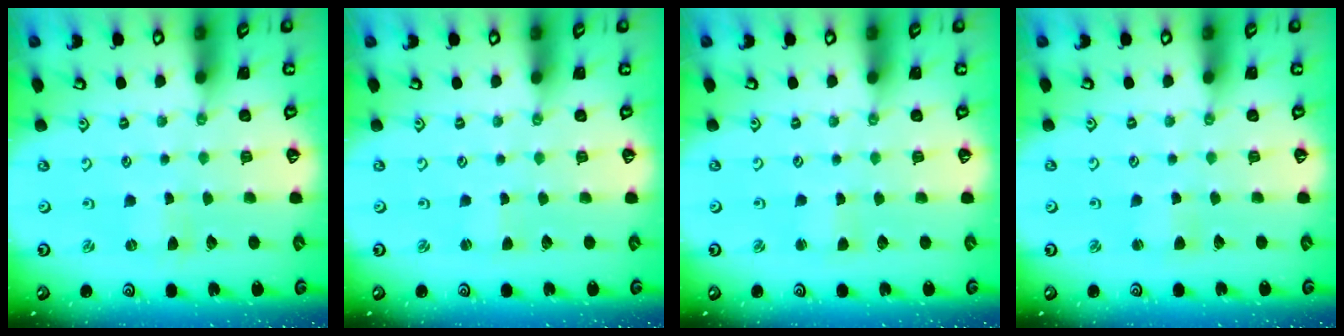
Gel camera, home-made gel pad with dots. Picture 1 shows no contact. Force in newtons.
{"total": 0.0}
{"total": 1.7, "press": 1.7, "slide": 0.2}
{"total": 2.9, "press": 2.8, "slide": 0.4}